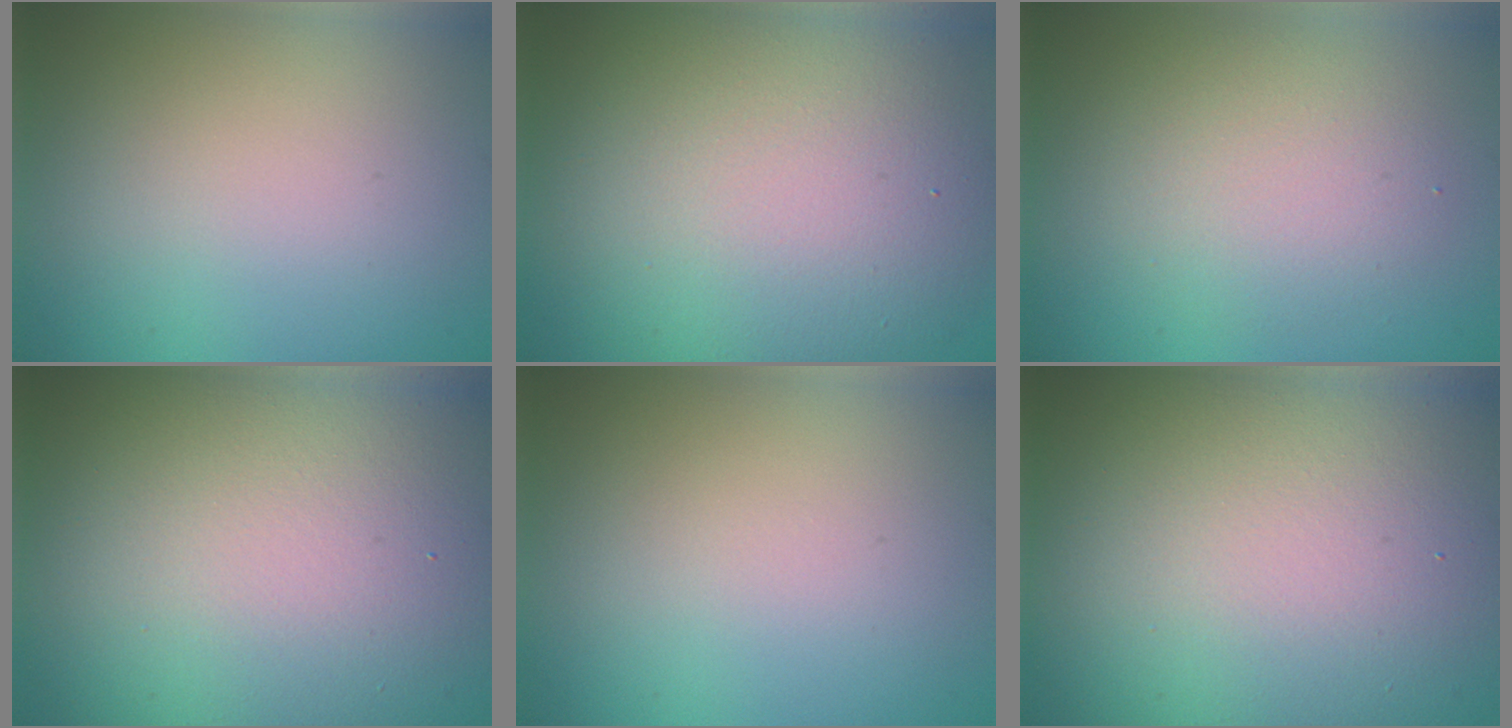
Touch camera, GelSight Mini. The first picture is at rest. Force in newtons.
{"total": 12.5, "press": 12.4, "slide": 1.2}
{"total": 3.5, "press": 3.4, "slide": 0.4}
{"total": 20.2, "press": 20.2, "slide": 1.1}
{"total": 0.0}
{"total": 20.2, "press": 20.2, "slide": 1.1}